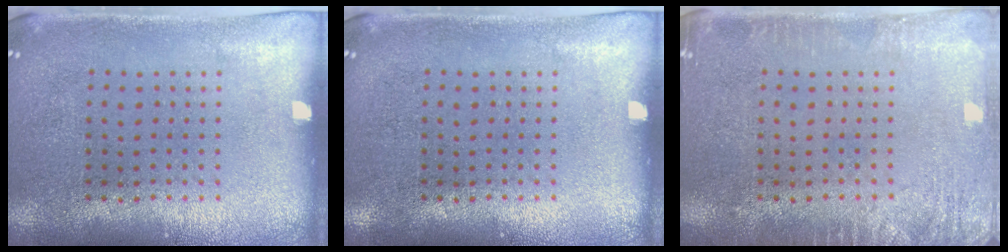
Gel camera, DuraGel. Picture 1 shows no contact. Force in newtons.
{"total": 0.0}
{"total": 2.3, "press": 2.2, "slide": 0.2}